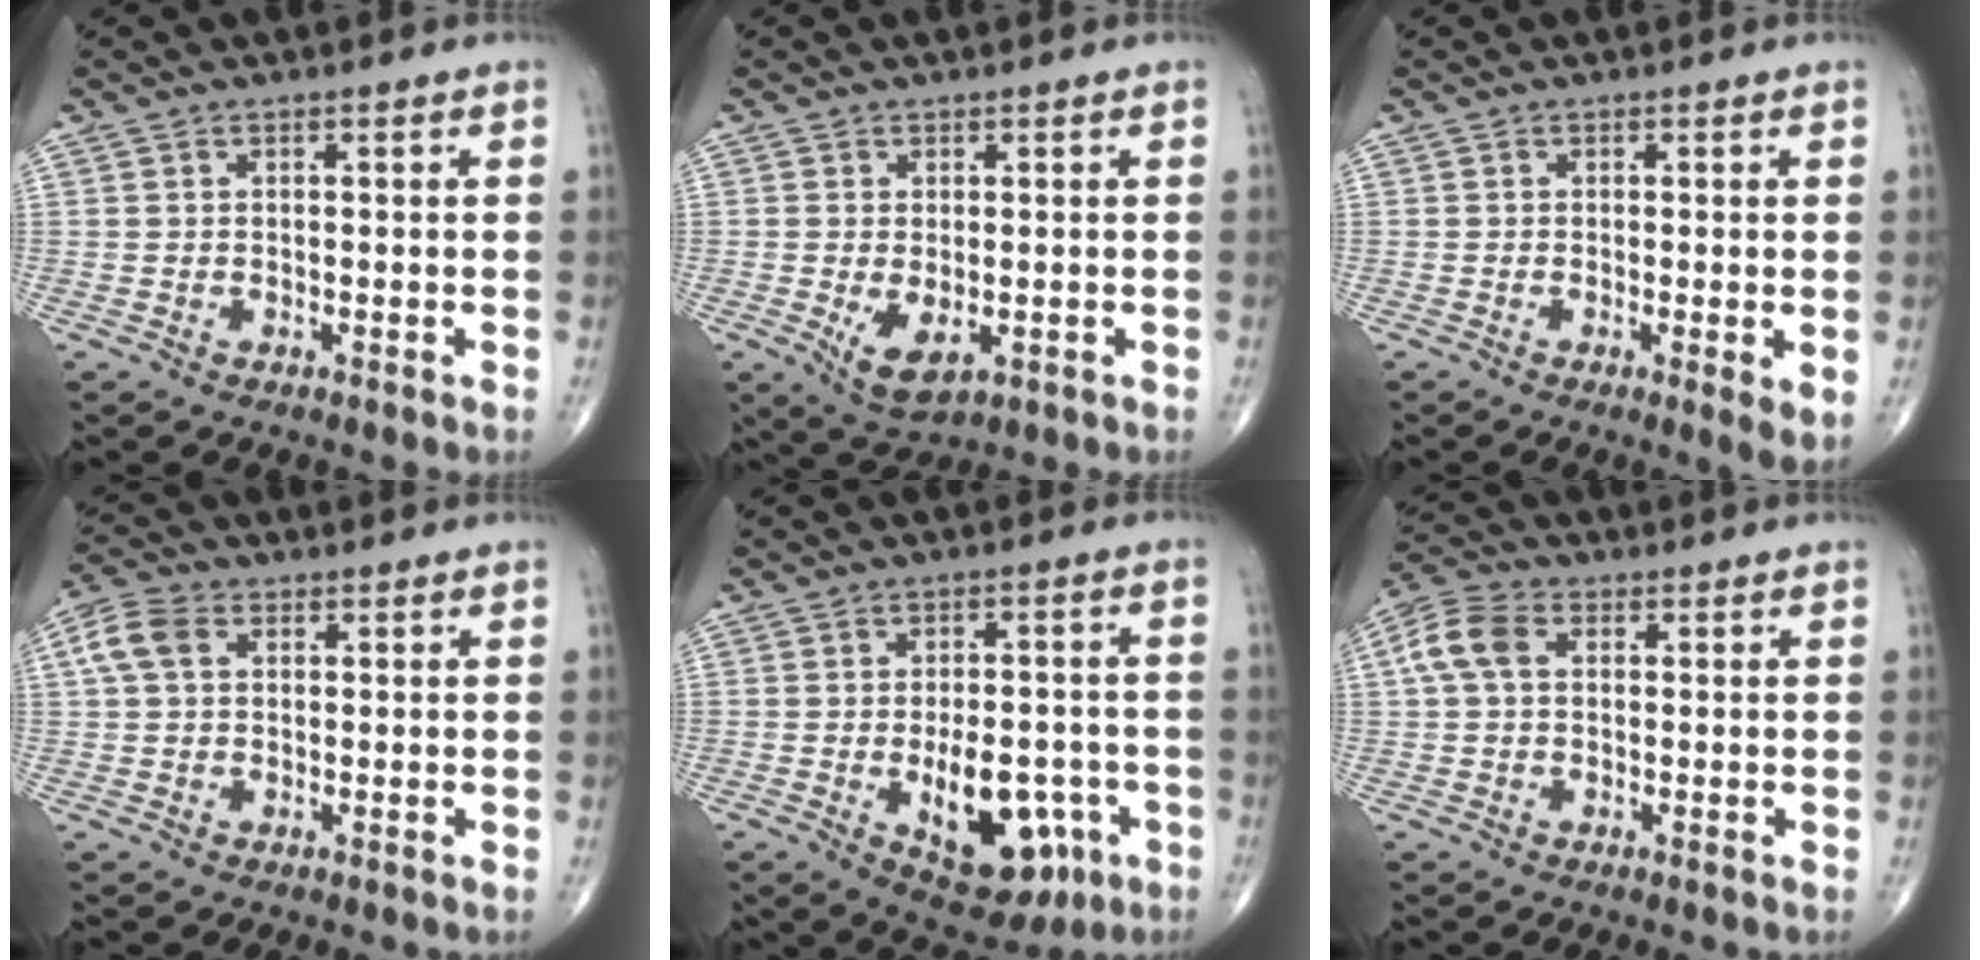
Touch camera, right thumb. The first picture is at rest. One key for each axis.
{"total": 5.3, "fx": -1.2, "fy": 2.7, "fz": 4.4, "tx": -0.073, "ty": -0.013, "tz": -0.007}
{"total": 3.3, "fx": -0.4, "fy": 0.7, "fz": 3.2, "tx": -0.057, "ty": -0.014, "tz": -0.011}
{"total": 5.6, "fx": 1.4, "fy": 4.0, "fz": 3.8, "tx": -0.083, "ty": 0.016, "tz": 0.022}
{"total": 13.9, "fx": -4.4, "fy": 7.6, "fz": 10.8, "tx": -0.120, "ty": 0.017, "tz": -0.046}
{"total": 6.7, "fx": 1.1, "fy": 4.7, "fz": 4.7, "tx": -0.104, "ty": 0.022, "tz": 0.015}